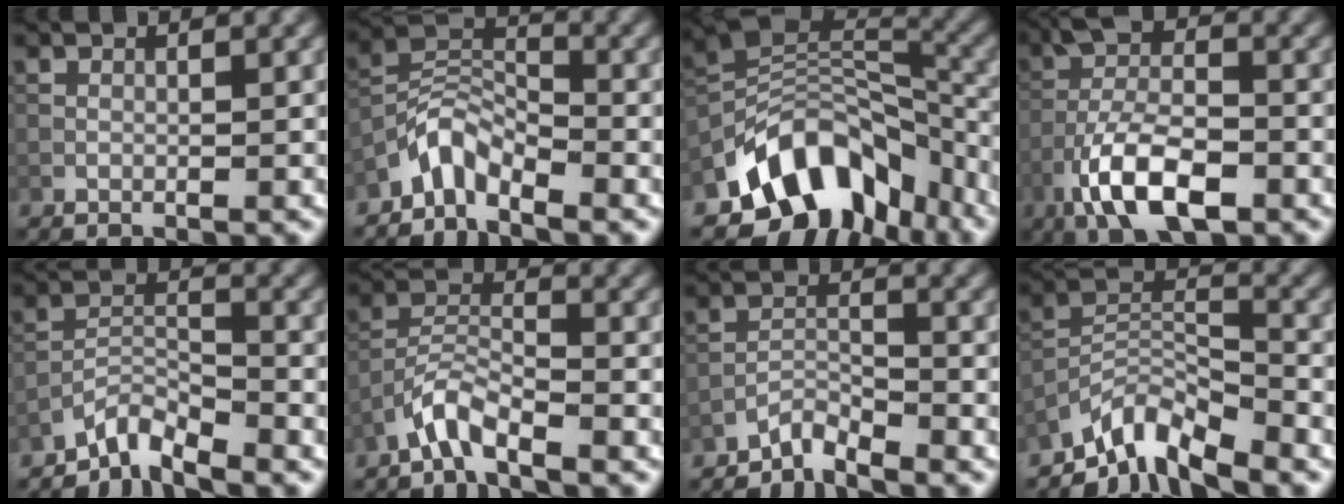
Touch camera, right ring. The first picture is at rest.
{"total": 3.5, "force": [-3.0, 1.3, 1.4], "torque": [-0.025, 0.014, -0.068]}
{"total": 11.3, "force": [-6.6, 7.0, 5.9], "torque": [-0.086, 0.012, -0.132]}
{"total": 9.1, "force": [-4.5, 3.7, 7.0], "torque": [-0.138, 0.004, -0.088]}
{"total": 3.2, "force": [-3.0, 0.5, 1.1], "torque": [-0.015, 0.005, -0.067]}
{"total": 3.3, "force": [-2.7, 0.7, 1.6], "torque": [-0.031, 0.011, -0.062]}
{"total": 2.3, "force": [-2.3, 0.2, 0.5], "torque": [-0.006, 0.008, -0.049]}
{"total": 5.5, "force": [-4.8, 1.3, 2.5], "torque": [-0.036, 0.002, -0.098]}